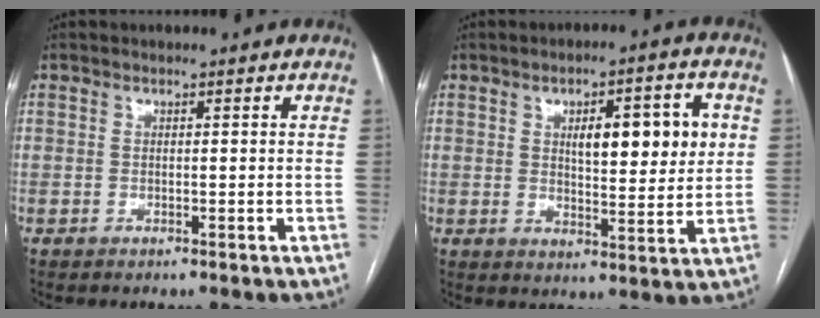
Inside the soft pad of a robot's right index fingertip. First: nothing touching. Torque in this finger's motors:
{"motor_torque": [1.00, 0.25, 0.31, 0.10]}